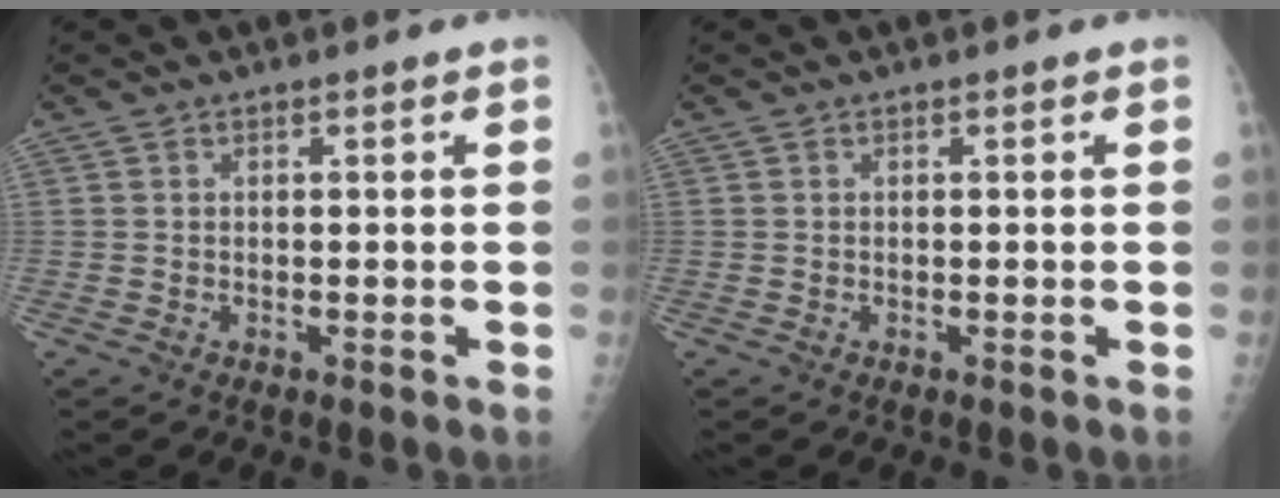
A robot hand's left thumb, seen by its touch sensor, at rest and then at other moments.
{"total": 0.0}